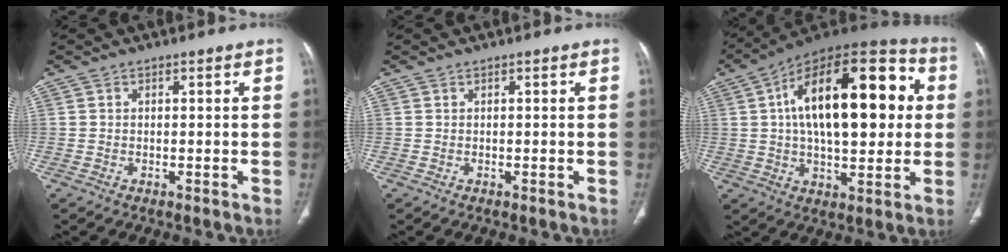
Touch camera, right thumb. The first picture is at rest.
{"total": 0.0}
{"total": 26.5, "force": [4.4, 12.5, 22.9], "torque": [-0.340, 0.029, 0.060]}